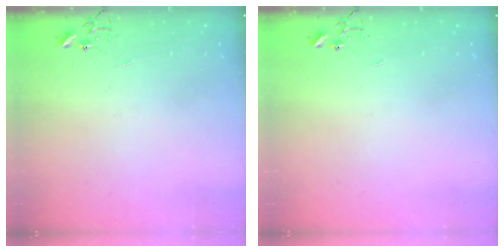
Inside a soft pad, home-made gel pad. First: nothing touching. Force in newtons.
{"total": 0.0}